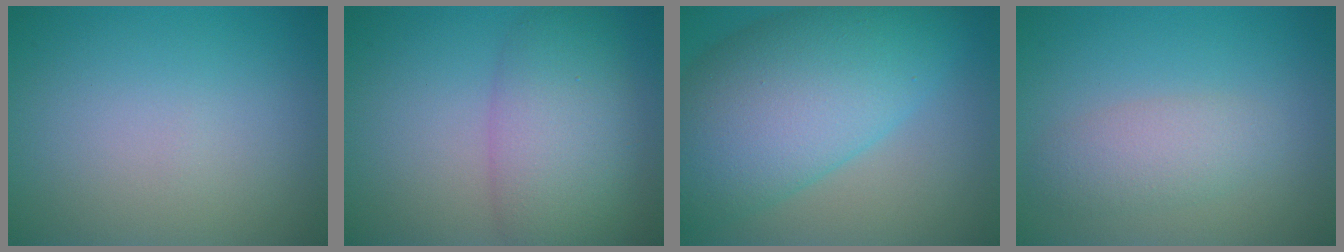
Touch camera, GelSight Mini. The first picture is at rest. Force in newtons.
{"total": 6.5, "press": 6.4, "slide": 0.2}
{"total": 11.9, "press": 11.9, "slide": 0.3}
{"total": 2.7, "press": 2.7, "slide": 0.0}